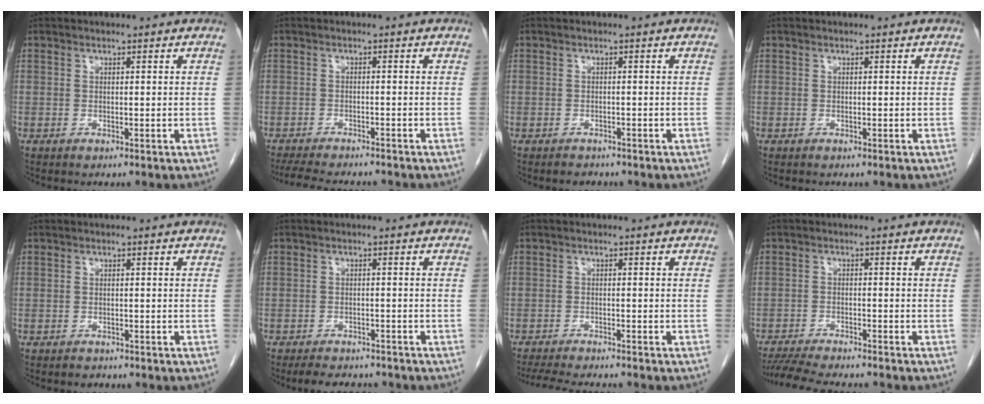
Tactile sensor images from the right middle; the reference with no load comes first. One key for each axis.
{"total": 9.9, "fx": -8.9, "fy": 1.8, "fz": 4.0, "tx": -0.061, "ty": -0.013, "tz": -0.127}
{"total": 1.5, "fx": -1.3, "fy": 0.8, "fz": 0.2, "tx": -0.008, "ty": 0.000, "tz": -0.018}
{"total": 0.0}
{"total": 1.1, "fx": -0.9, "fy": 0.6, "fz": 0.1, "tx": -0.005, "ty": 0.000, "tz": -0.013}
{"total": 7.2, "fx": -6.3, "fy": 2.6, "fz": 2.3, "tx": -0.031, "ty": -0.002, "tz": -0.084}
{"total": 9.1, "fx": -8.2, "fy": 0.9, "fz": 3.8, "tx": -0.056, "ty": -0.016, "tz": -0.123}
{"total": 9.9, "fx": -8.9, "fy": 0.7, "fz": 4.3, "tx": -0.065, "ty": -0.015, "tz": -0.138}